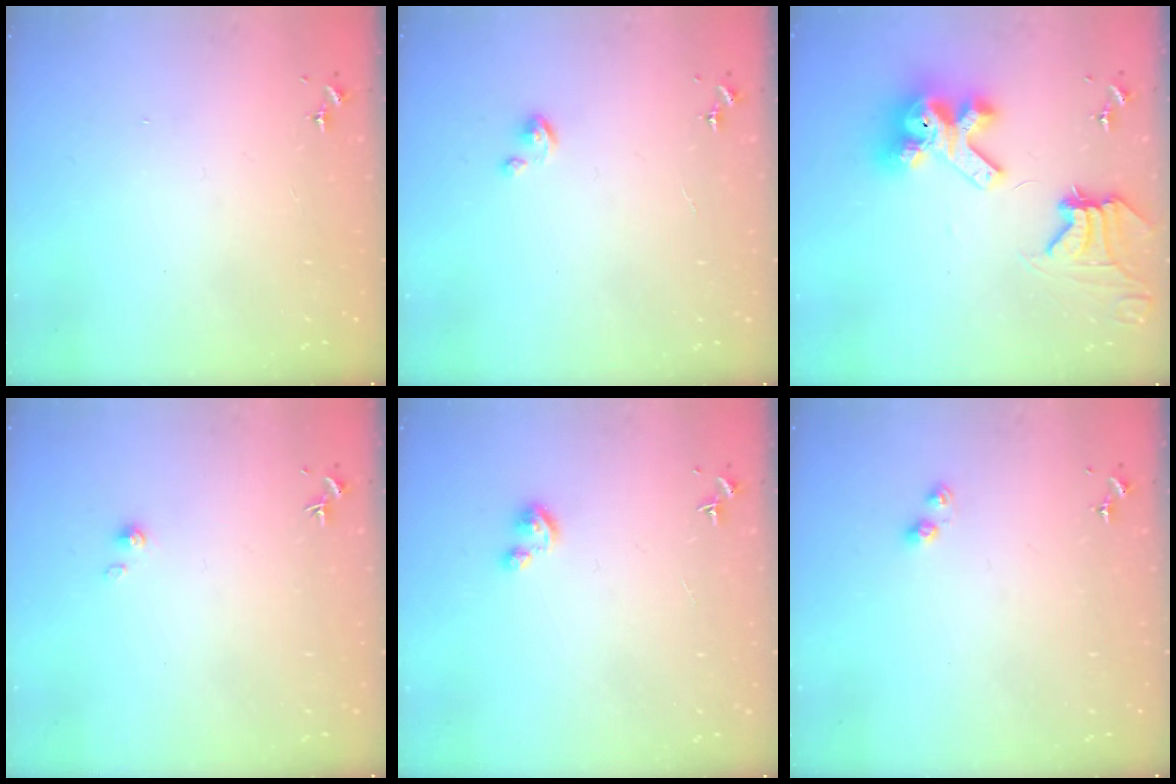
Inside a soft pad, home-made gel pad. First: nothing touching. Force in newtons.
{"total": 3.3, "press": 3.3, "slide": 0.2}
{"total": 15.0, "press": 14.9, "slide": 1.7}
{"total": 2.8, "press": 2.8, "slide": 0.4}
{"total": 2.8, "press": 2.8, "slide": 0.2}
{"total": 3.8, "press": 3.8, "slide": 0.3}